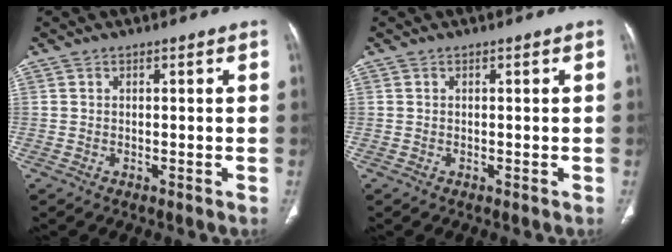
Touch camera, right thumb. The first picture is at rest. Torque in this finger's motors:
{"motor_torque": [1.36, 1.36, 0.00, 0.00, -0.01]}